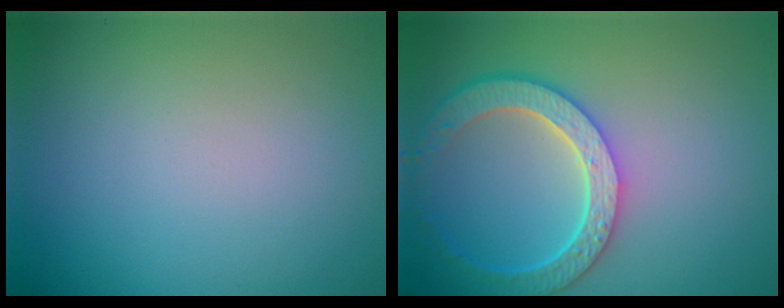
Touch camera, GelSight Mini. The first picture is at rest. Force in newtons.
{"total": 5.9, "press": 4.7, "slide": 3.6}